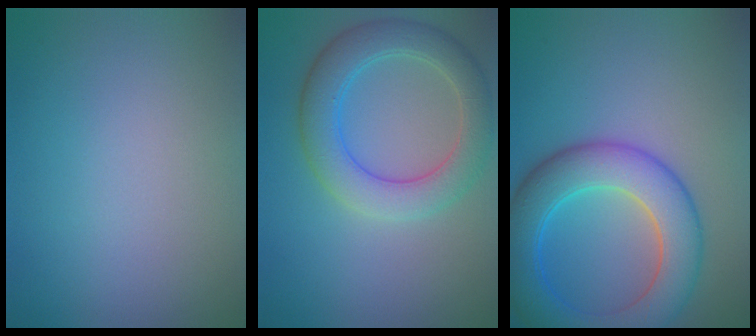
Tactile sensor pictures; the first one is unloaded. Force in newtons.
{"total": 5.4, "press": 5.4, "slide": 0.2}
{"total": 8.1, "press": 8.1, "slide": 0.4}